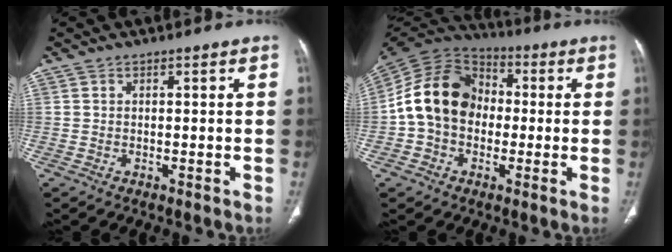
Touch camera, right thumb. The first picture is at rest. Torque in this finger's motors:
{"motor_torque": [1.73, 2.76, 0.88, -0.87, 0.20]}